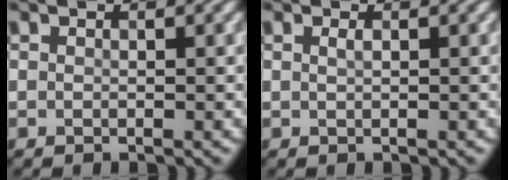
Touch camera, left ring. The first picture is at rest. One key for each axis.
{"total": 0.6, "fx": 0.2, "fy": 0.1, "fz": 0.5, "tx": -0.010, "ty": 0.005, "tz": 0.003}